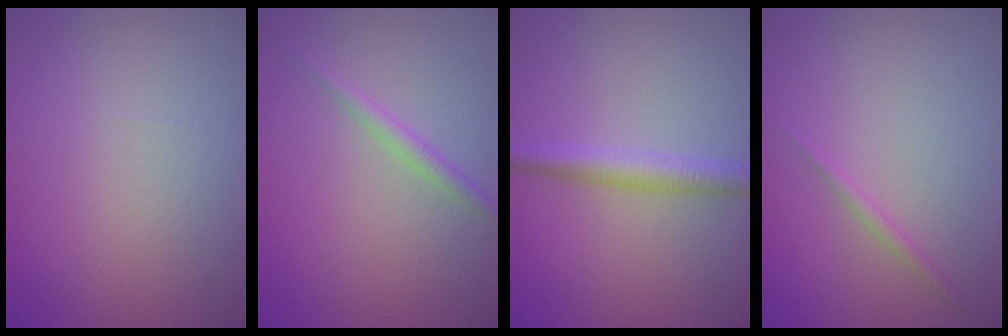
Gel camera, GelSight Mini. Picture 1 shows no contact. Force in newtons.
{"total": 1.5, "press": 1.5, "slide": 0.1}
{"total": 2.9, "press": 2.9, "slide": 0.1}
{"total": 0.8, "press": 0.8, "slide": 0.1}